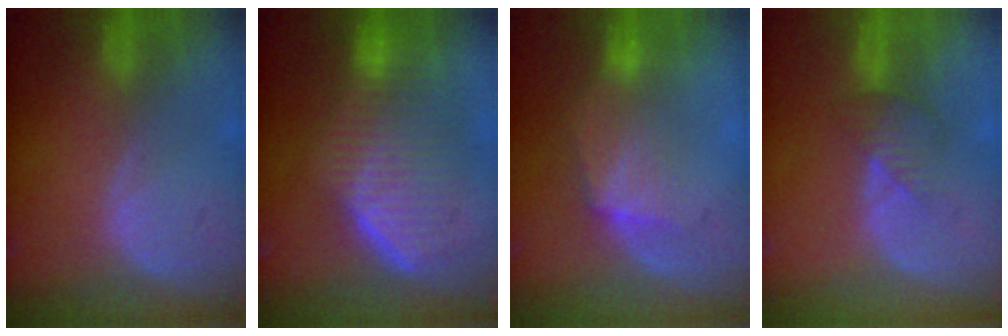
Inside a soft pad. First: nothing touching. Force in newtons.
{"total": 9.6, "press": 9.0, "slide": 3.4}
{"total": 7.0, "press": 6.3, "slide": 3.0}
{"total": 3.3, "press": 3.3, "slide": 0.2}